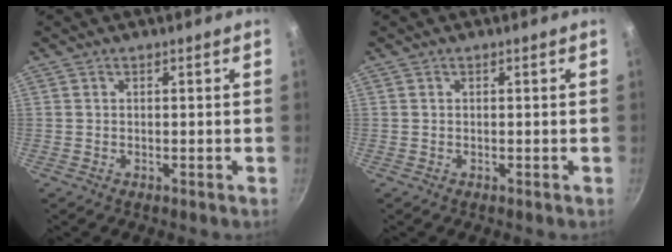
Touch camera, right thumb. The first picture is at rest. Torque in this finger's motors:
{"motor_torque": [0.01, 0.00, 0.05, 0.04, 0.03]}